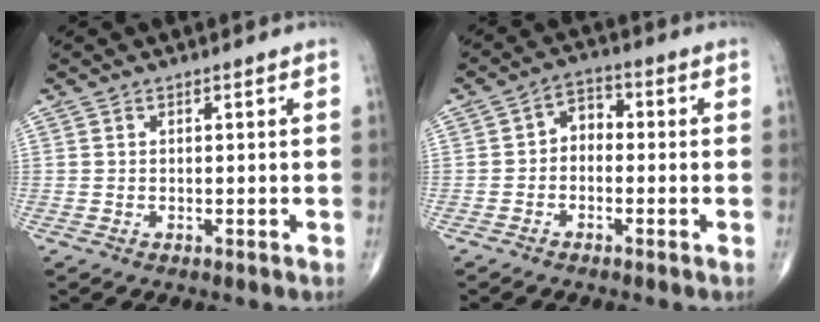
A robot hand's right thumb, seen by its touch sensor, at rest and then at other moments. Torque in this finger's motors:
{"motor_torque": [-0.13, -0.01, 0.22, 0.01, 0.01]}